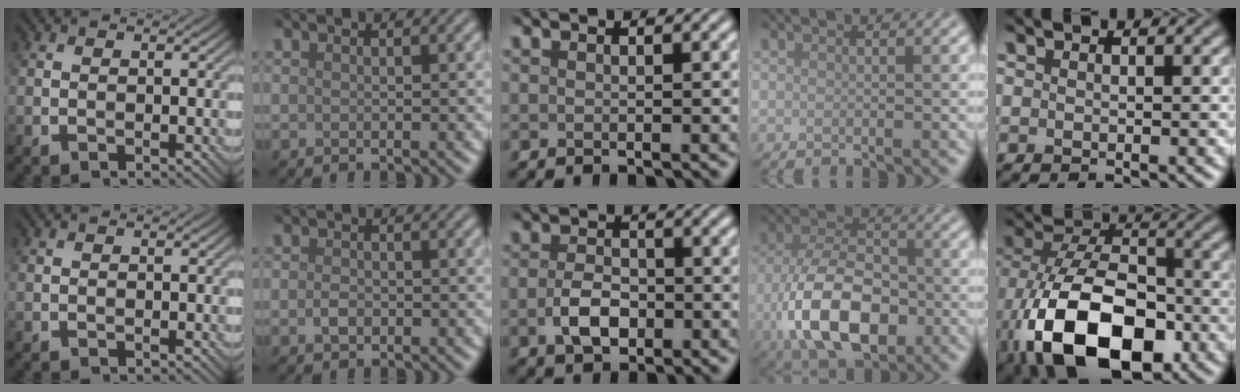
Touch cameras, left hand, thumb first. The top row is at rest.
{"index": {"total": 1.2, "force": [-0.4, 0.8, 0.9], "torque": [-0.019, -0.001, -0.009]}, "middle": {"total": 3.3, "force": [-0.9, 2.1, 2.4], "torque": [-0.049, -0.002, -0.018]}, "ring": {"total": 10.3, "force": [-3.6, 5.8, 7.7], "torque": [-0.160, -0.008, -0.073]}, "little": {"total": 14.0, "force": [-6.2, 7.4, 10.1], "torque": [-0.196, -0.030, -0.111]}}